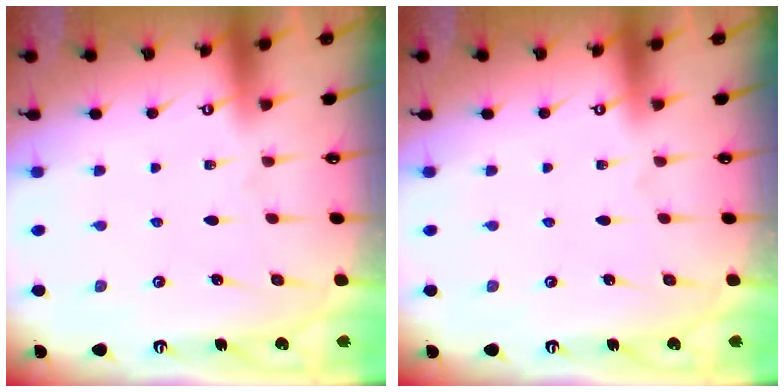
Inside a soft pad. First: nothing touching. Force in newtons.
{"total": 0.0}